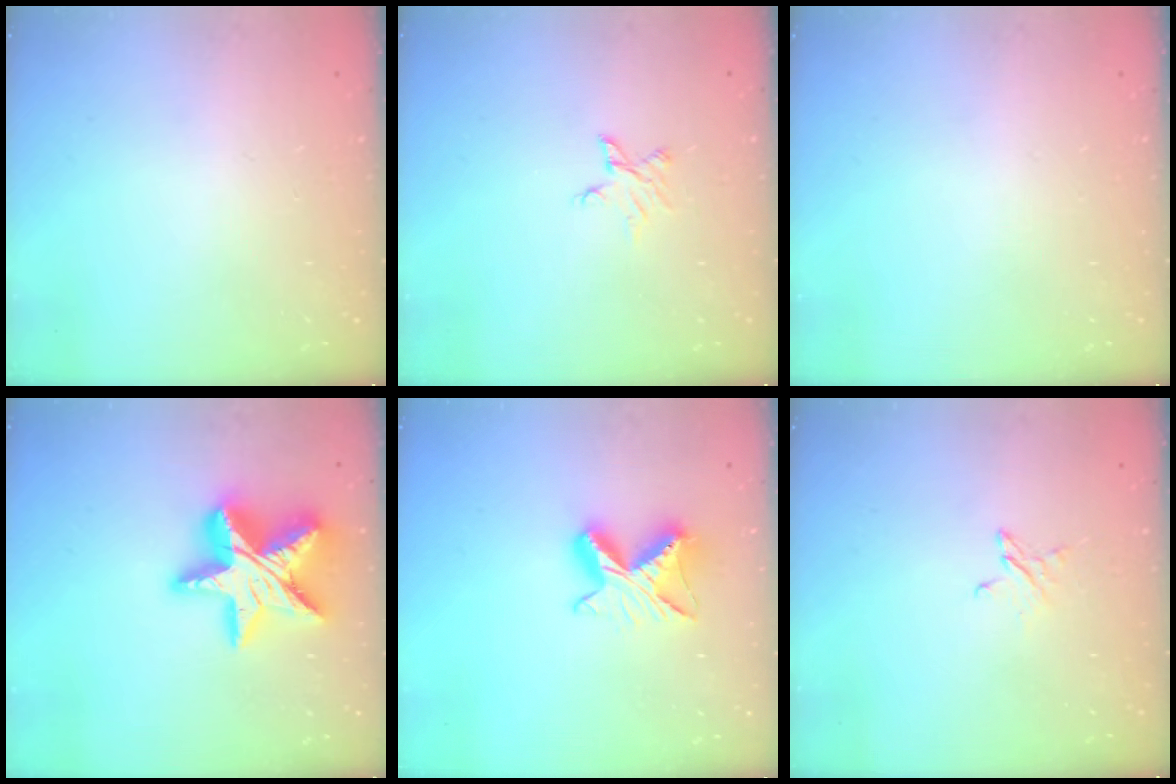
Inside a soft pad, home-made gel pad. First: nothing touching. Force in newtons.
{"total": 2.9, "press": 2.9, "slide": 0.2}
{"total": 0.0}
{"total": 21.5, "press": 21.4, "slide": 1.7}
{"total": 9.8, "press": 9.8, "slide": 1.1}
{"total": 3.1, "press": 3.1, "slide": 0.2}